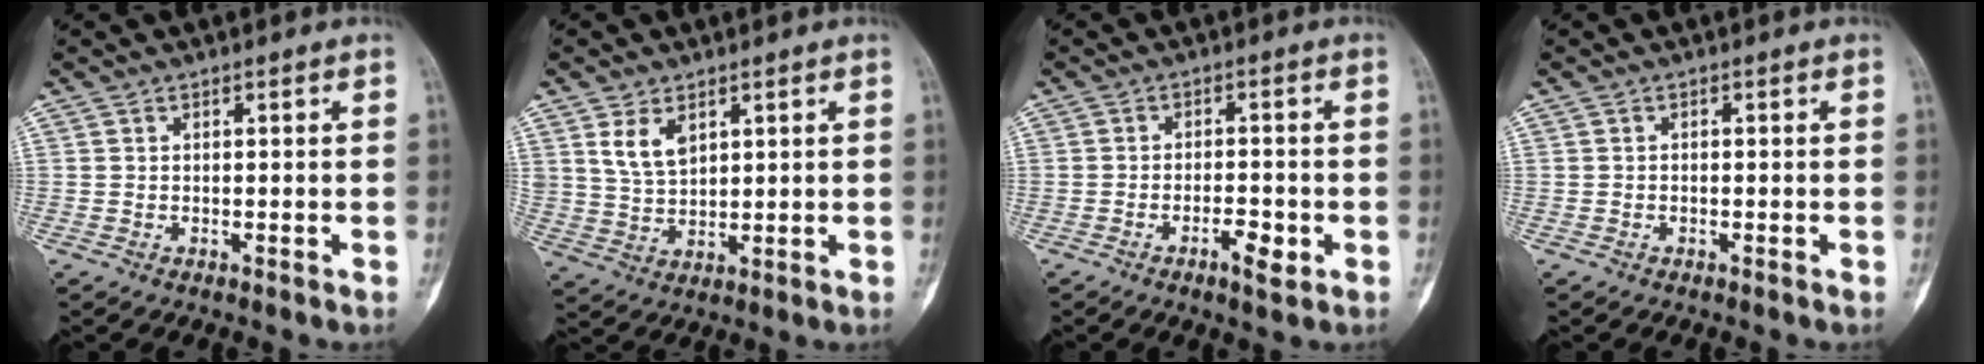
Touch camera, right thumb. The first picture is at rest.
{"total": 6.1, "force": [3.0, 3.6, 3.9], "torque": [-0.061, -0.017, 0.067]}
{"total": 4.3, "force": [-1.9, 1.5, 3.6], "torque": [-0.051, 0.007, -0.030]}
{"total": 0.0}